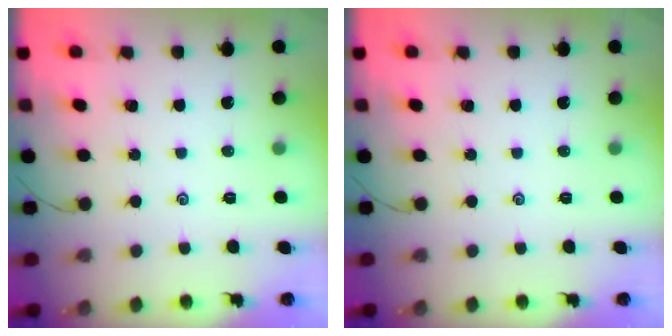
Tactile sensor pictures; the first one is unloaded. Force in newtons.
{"total": 0.0}